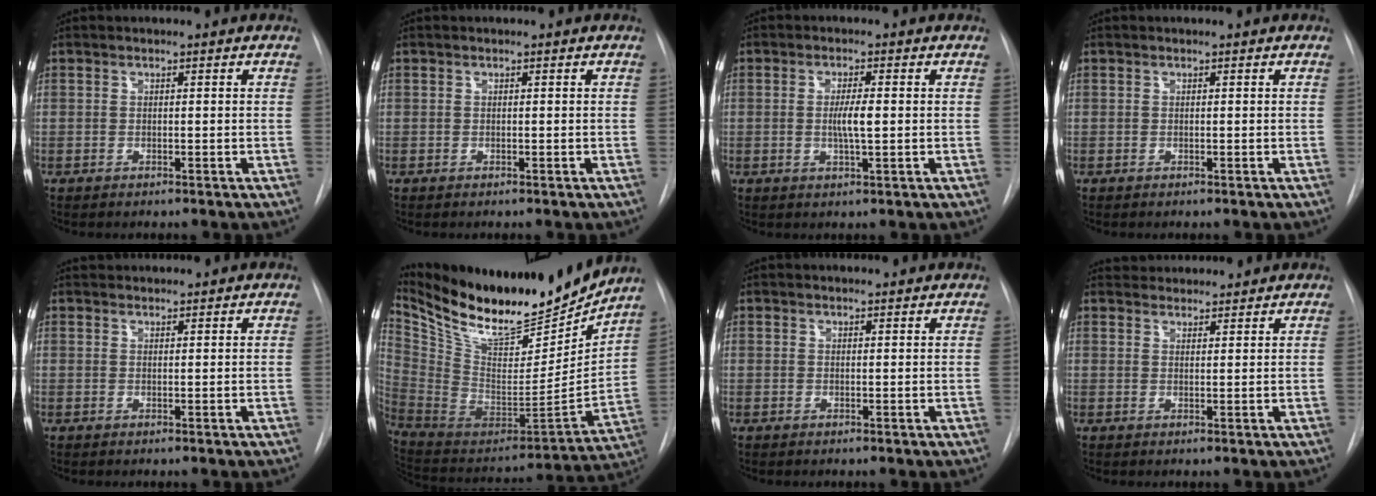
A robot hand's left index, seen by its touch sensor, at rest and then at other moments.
{"total": 0.0}
{"total": 3.5, "force": [-0.1, 0.4, 3.5], "torque": [-0.064, -0.003, -0.001]}
{"total": 0.0}
{"total": 2.5, "force": [2.5, 0.4, 0.2], "torque": [-0.004, 0.030, 0.043]}
{"total": 24.8, "force": [22.0, 5.3, 10.1], "torque": [-0.188, -0.047, 0.360]}
{"total": 2.6, "force": [2.5, 0.5, 0.4], "torque": [-0.009, 0.014, 0.027]}
{"total": 5.0, "force": [4.9, 1.0, 0.2], "torque": [-0.004, 0.032, 0.071]}